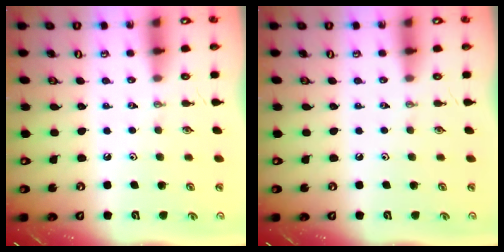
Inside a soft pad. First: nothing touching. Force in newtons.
{"total": 0.0}